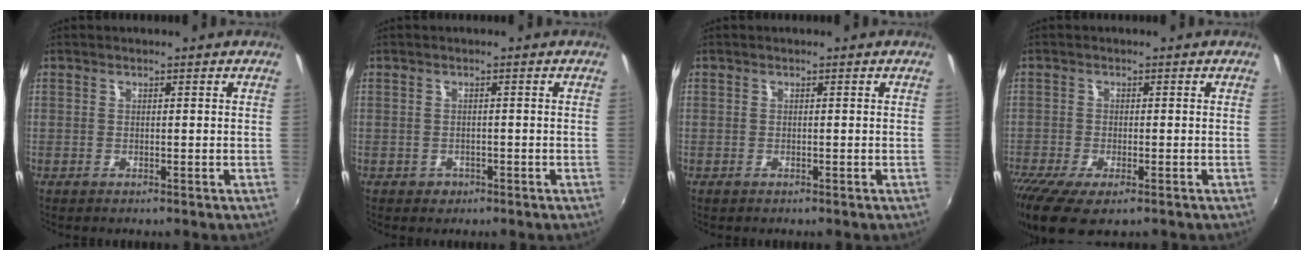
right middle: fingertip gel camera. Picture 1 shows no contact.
{"total": 1.6, "force": [-0.7, 1.4, 0.4], "torque": [-0.009, -0.003, -0.008]}
{"total": 0.7, "force": [-0.5, 0.3, 0.4], "torque": [-0.011, -0.004, -0.009]}
{"total": 9.9, "force": [-6.1, 3.4, 7.1], "torque": [-0.163, -0.047, -0.105]}